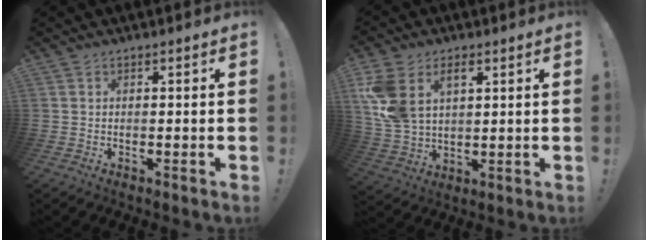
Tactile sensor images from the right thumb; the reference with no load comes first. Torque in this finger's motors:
{"motor_torque": [1.26, 2.61, 1.49, 0.47, 0.12]}